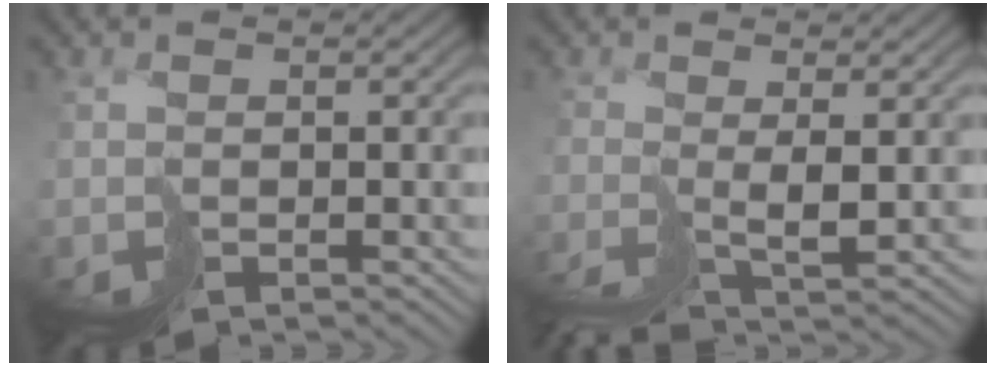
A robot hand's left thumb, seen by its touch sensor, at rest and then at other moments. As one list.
[{"total": 2.5, "force": [-1.0, -1.0, 2.0], "torque": [-0.031, -0.001, -0.026]}]